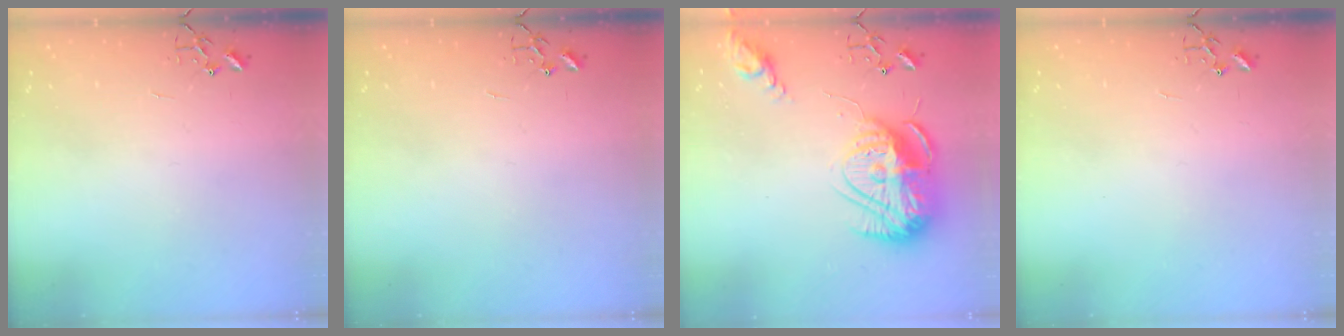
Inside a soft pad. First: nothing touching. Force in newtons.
{"total": 0.0}
{"total": 18.7, "press": 18.6, "slide": 1.7}
{"total": 0.0}